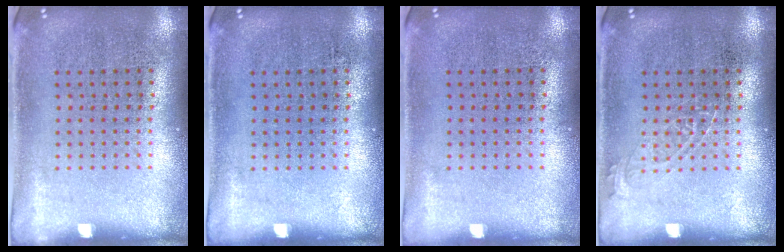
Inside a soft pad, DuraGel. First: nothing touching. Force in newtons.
{"total": 0.0}
{"total": 0.0}
{"total": 1.0, "press": 1.0, "slide": 0.1}